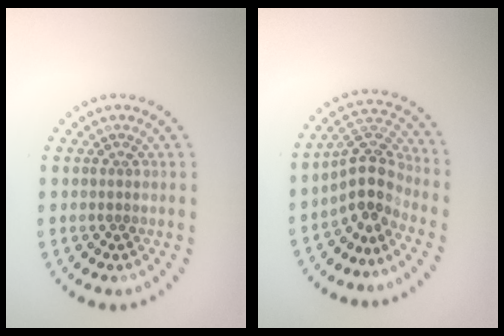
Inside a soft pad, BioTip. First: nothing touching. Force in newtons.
{"total": 3.9, "press": 3.2, "slide": 2.3}